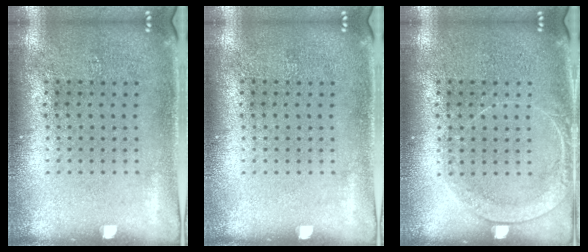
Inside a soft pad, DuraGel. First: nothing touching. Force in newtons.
{"total": 0.0}
{"total": 1.5, "press": 1.4, "slide": 0.4}